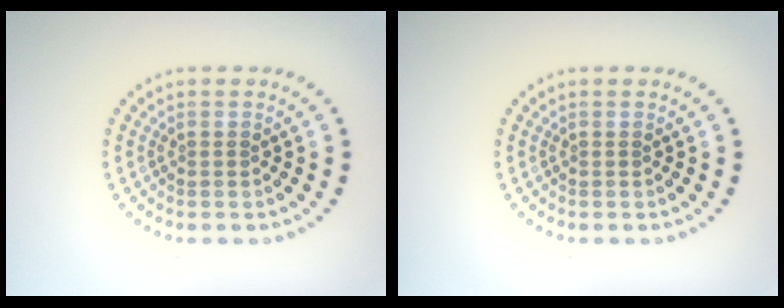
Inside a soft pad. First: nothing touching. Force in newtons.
{"total": 0.0}